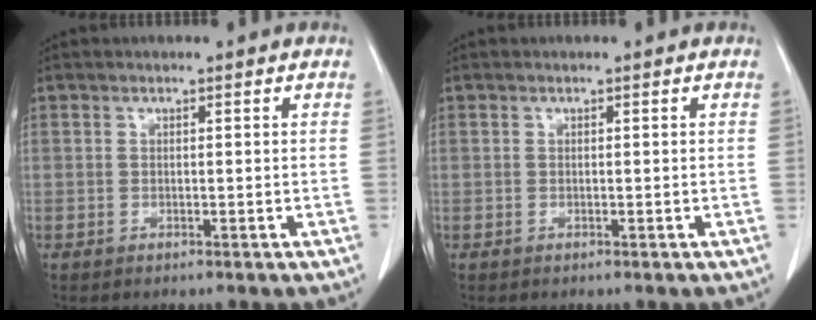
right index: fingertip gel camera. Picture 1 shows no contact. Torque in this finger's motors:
{"motor_torque": [-0.02, -0.01, 0.00, 0.01]}